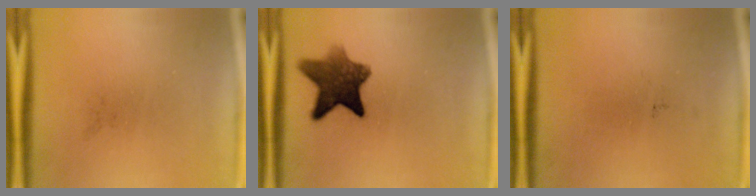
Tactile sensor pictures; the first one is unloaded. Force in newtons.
{"total": 9.4}
{"total": 0.0}